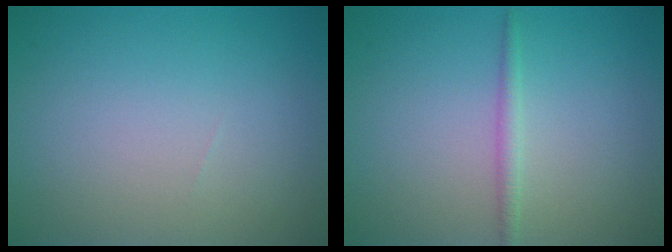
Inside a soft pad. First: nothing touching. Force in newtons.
{"total": 1.3, "press": 1.3, "slide": 0.1}